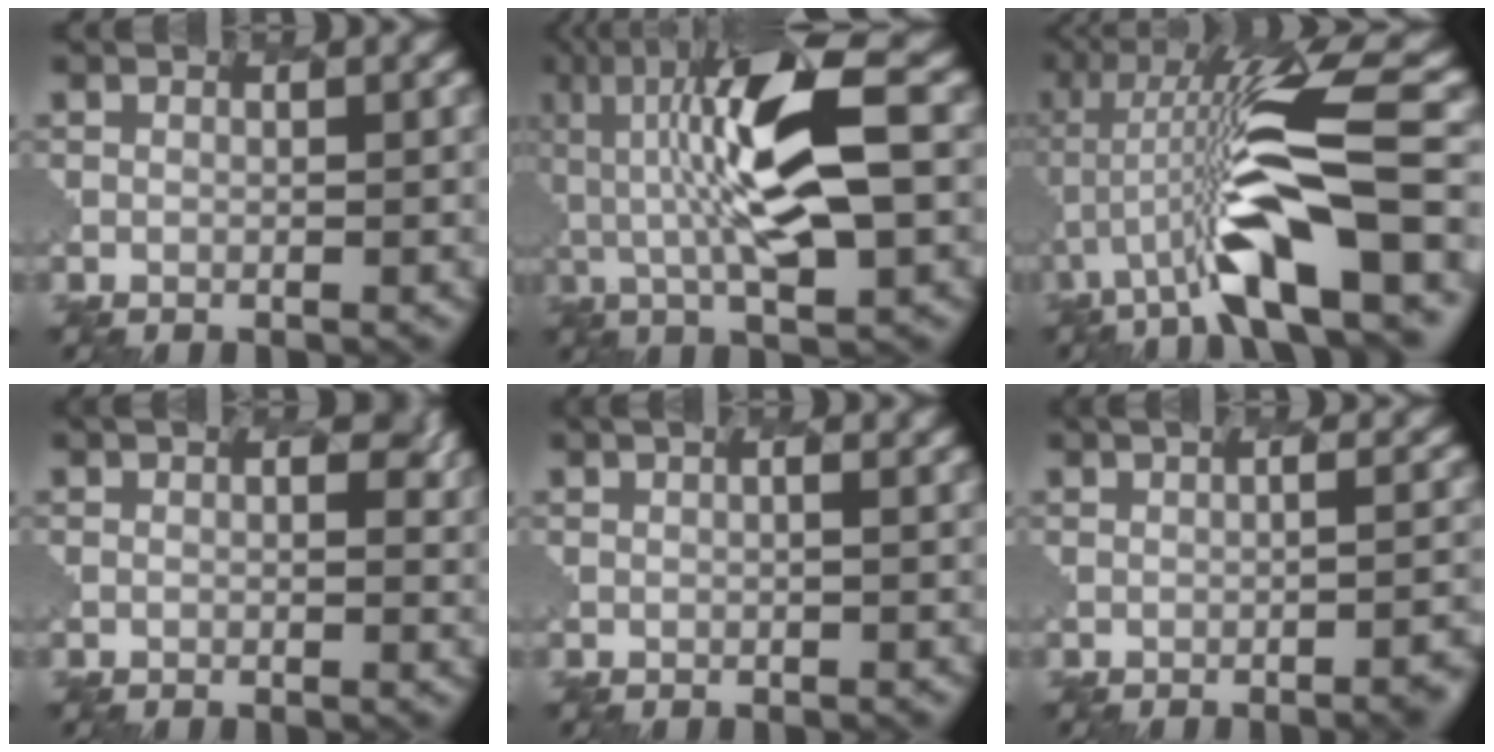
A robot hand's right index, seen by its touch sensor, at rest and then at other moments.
{"total": 10.5, "force": [2.2, 3.2, 9.8], "torque": [-0.228, 0.014, 0.012]}
{"total": 8.5, "force": [-1.9, 2.0, 8.1], "torque": [-0.190, 0.030, -0.060]}
{"total": 1.4, "force": [0.9, 0.2, -1.1], "torque": [0.013, 0.013, -0.001]}
{"total": 2.1, "force": [0.8, 1.0, 1.6], "torque": [-0.004, 0.019, -0.011]}
{"total": 4.2, "force": [-0.5, 1.9, 3.7], "torque": [-0.013, 0.012, -0.021]}